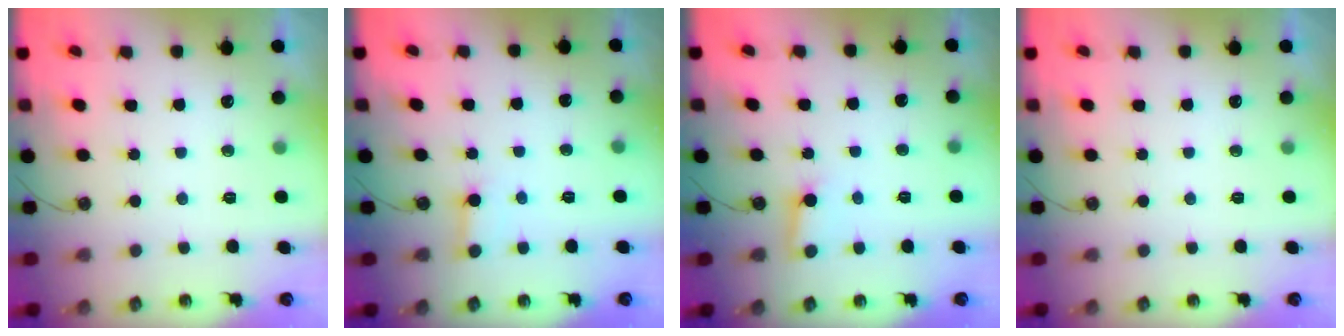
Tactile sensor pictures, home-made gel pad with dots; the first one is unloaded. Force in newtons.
{"total": 2.6, "press": 2.6, "slide": 0.3}
{"total": 3.2, "press": 3.2, "slide": 0.1}
{"total": 0.0}